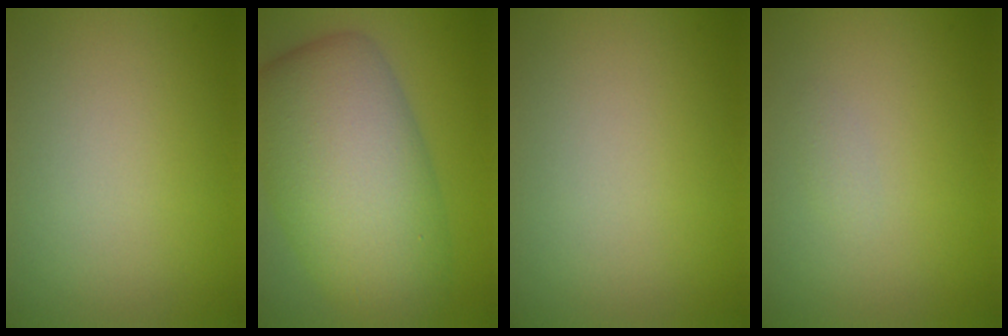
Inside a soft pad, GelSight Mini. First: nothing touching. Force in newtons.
{"total": 11.7, "press": 11.7, "slide": 0.4}
{"total": 0.0}
{"total": 0.6, "press": 0.6, "slide": 0.0}